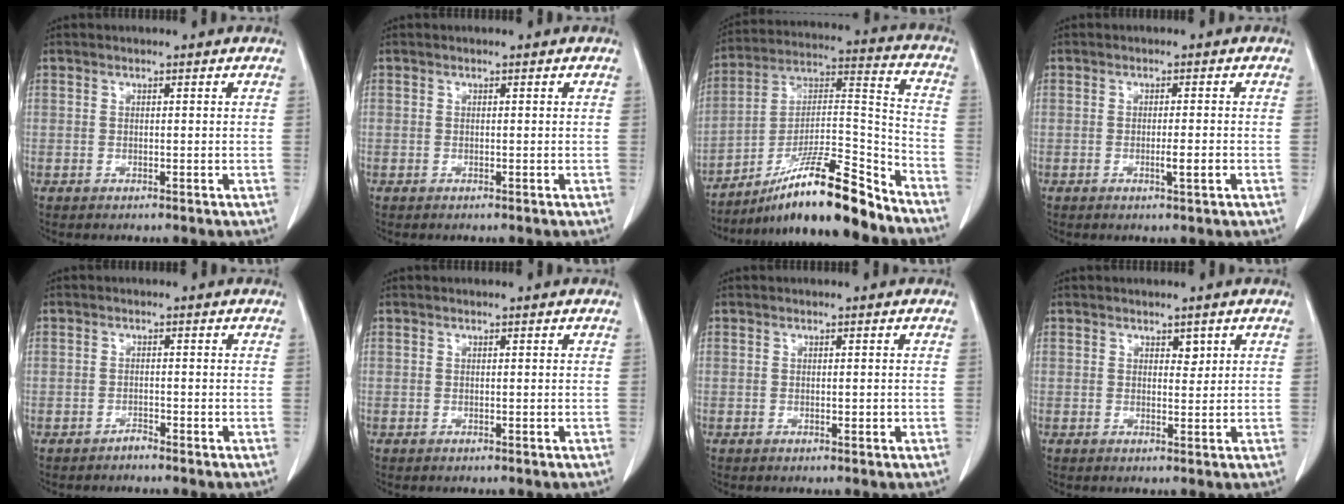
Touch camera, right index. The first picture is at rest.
{"total": 0.0}
{"total": 17.8, "force": [-14.2, 0.7, 10.8], "torque": [-0.196, 0.012, -0.244]}
{"total": 2.3, "force": [-0.8, -0.1, 2.2], "torque": [-0.037, -0.003, -0.011]}
{"total": 1.1, "force": [-1.0, 0.5, -0.1], "torque": [0.004, 0.001, -0.021]}
{"total": 0.0}
{"total": 0.7, "force": [-0.1, 0.2, 0.6], "torque": [-0.009, 0.000, 0.000]}
{"total": 1.4, "force": [0.8, 0.8, 0.8], "torque": [-0.007, -0.004, 0.012]}